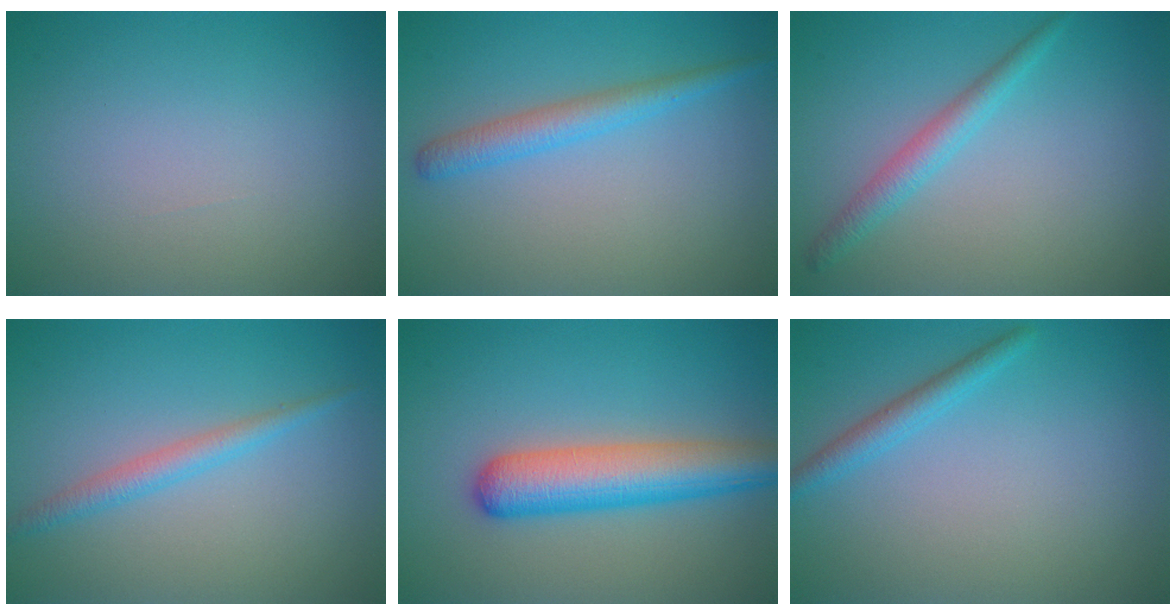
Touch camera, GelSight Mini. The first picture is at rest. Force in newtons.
{"total": 2.6, "press": 2.6, "slide": 0.1}
{"total": 2.2, "press": 2.2, "slide": 0.1}
{"total": 2.0, "press": 2.0, "slide": 0.0}
{"total": 6.2, "press": 6.2, "slide": 0.3}
{"total": 1.9, "press": 1.9, "slide": 0.1}